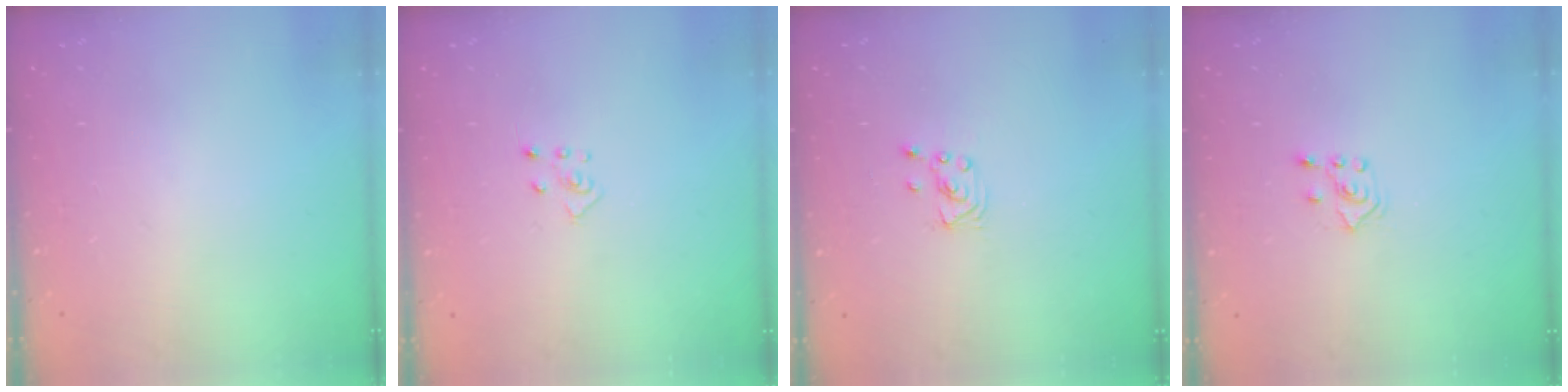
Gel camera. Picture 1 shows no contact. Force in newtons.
{"total": 3.7, "press": 3.7, "slide": 0.3}
{"total": 2.3, "press": 2.3, "slide": 0.2}
{"total": 4.0, "press": 3.9, "slide": 1.0}